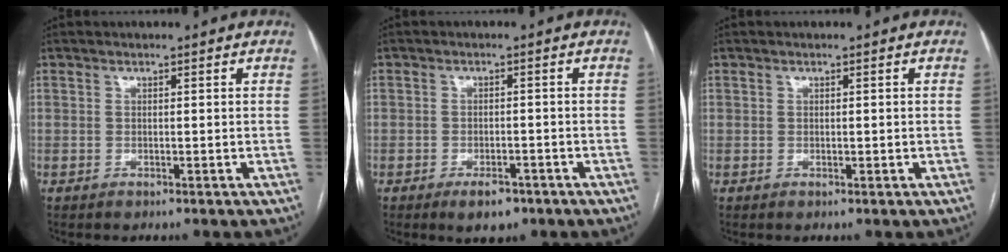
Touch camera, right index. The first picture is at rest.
{"total": 4.0, "force": [-2.6, 2.1, 2.2], "torque": [-0.032, 0.000, -0.031]}
{"total": 0.6, "force": [0.1, 0.5, 0.4], "torque": [-0.006, 0.000, 0.003]}